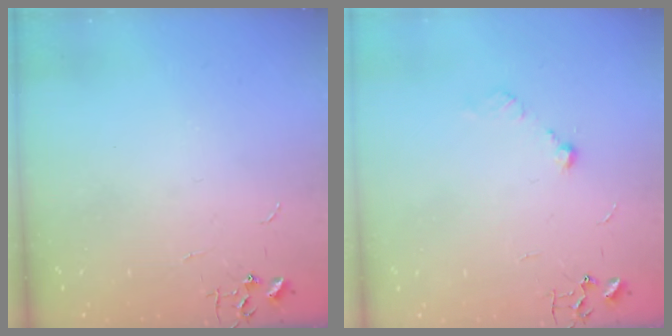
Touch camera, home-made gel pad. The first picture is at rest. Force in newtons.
{"total": 6.1, "press": 6.0, "slide": 0.9}